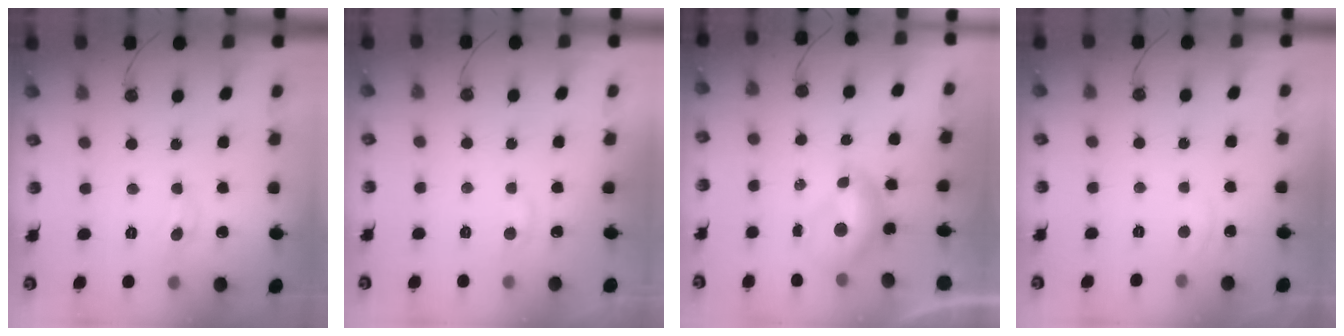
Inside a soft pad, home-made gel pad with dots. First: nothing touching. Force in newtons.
{"total": 1.0, "press": 0.9, "slide": 0.5}
{"total": 0.6, "press": 0.3, "slide": 0.5}
{"total": 0.8, "press": 0.2, "slide": 0.8}